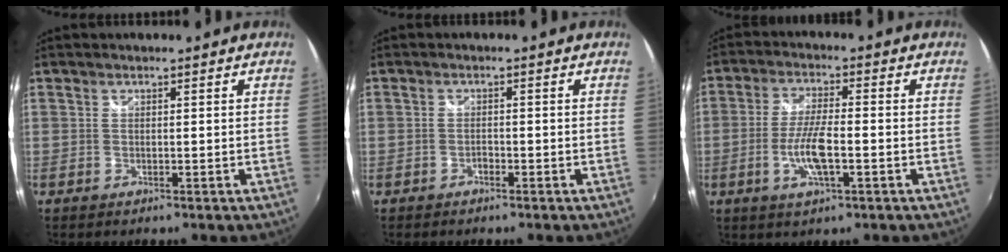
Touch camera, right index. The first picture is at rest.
{"total": 1.1, "force": [-0.9, 0.5, 0.3], "torque": [-0.009, 0.000, -0.016]}
{"total": 7.8, "force": [-2.3, 1.9, 7.2], "torque": [-0.148, -0.004, -0.045]}